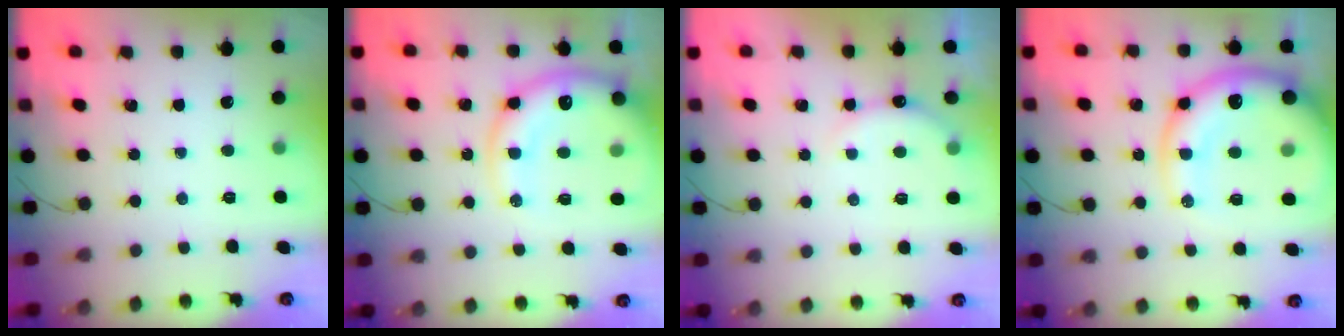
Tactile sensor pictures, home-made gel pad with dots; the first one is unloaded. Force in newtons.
{"total": 16.5, "press": 16.1, "slide": 3.3}
{"total": 7.2, "press": 7.1, "slide": 1.0}
{"total": 20.7, "press": 20.2, "slide": 4.6}